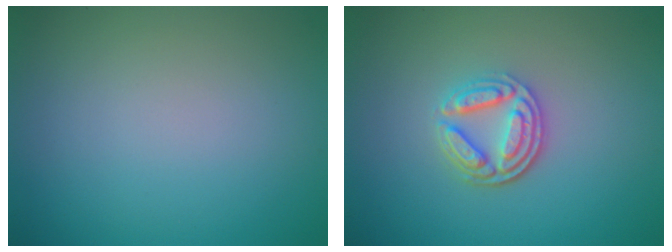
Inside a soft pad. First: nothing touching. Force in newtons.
{"total": 3.9, "press": 3.2, "slide": 2.2}